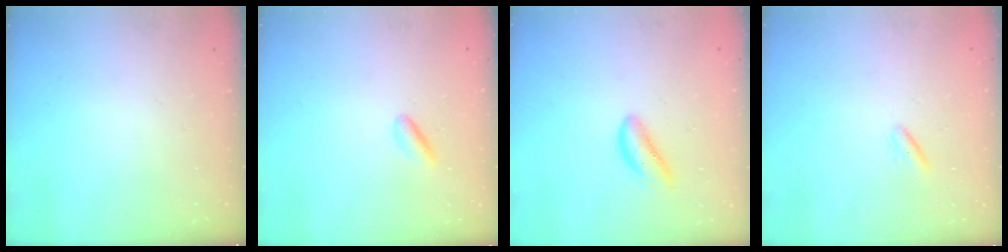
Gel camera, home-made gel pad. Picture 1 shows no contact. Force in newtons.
{"total": 2.4, "press": 2.2, "slide": 0.8}
{"total": 3.0, "press": 3.0, "slide": 0.1}
{"total": 2.1, "press": 2.0, "slide": 0.8}